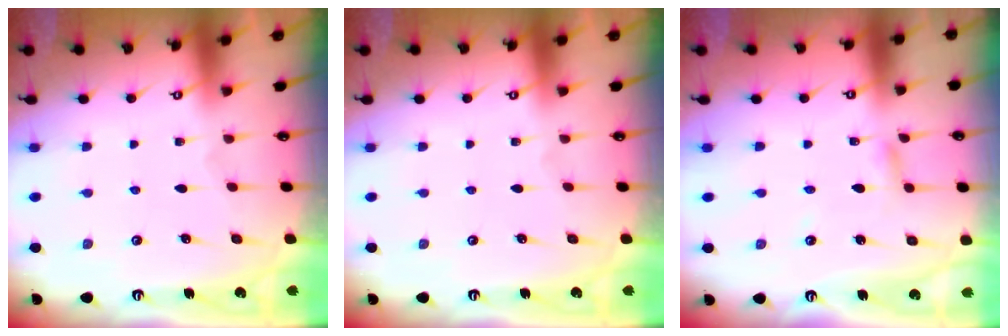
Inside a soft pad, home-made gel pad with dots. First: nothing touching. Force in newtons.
{"total": 0.0}
{"total": 2.7, "press": 2.7, "slide": 0.1}